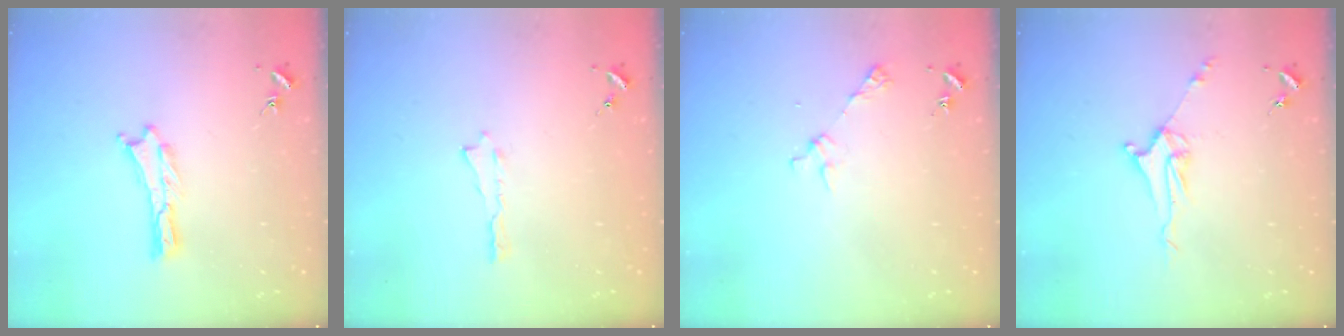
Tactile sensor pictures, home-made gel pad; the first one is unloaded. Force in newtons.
{"total": 0.0}
{"total": 3.3, "press": 3.3, "slide": 0.2}
{"total": 5.1, "press": 5.1, "slide": 0.6}